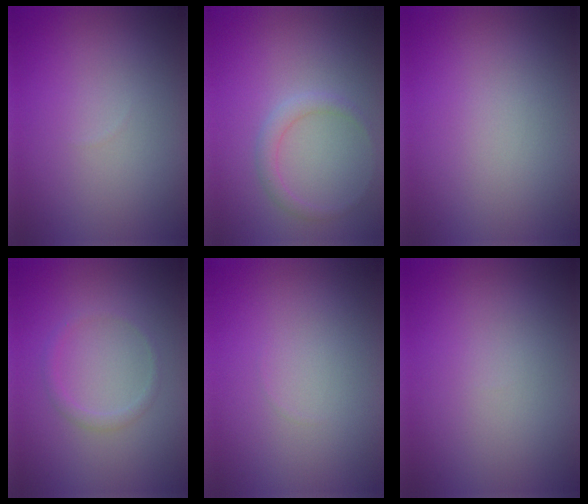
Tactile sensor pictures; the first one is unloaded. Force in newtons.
{"total": 1.5, "press": 1.5, "slide": 0.0}
{"total": 0.0}
{"total": 1.1, "press": 1.1, "slide": 0.0}
{"total": 0.0}
{"total": 0.0}